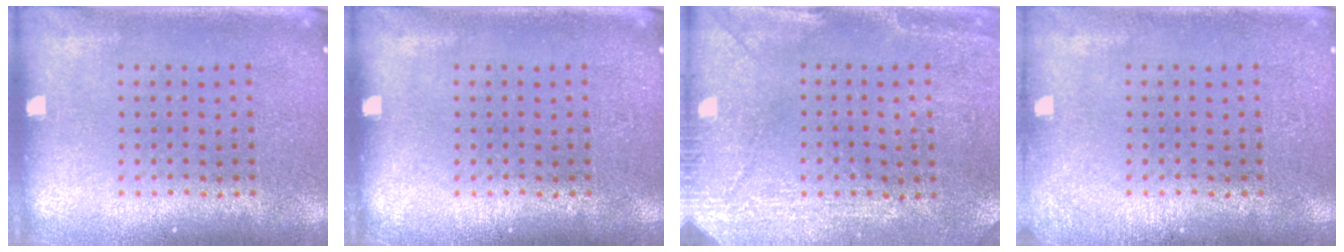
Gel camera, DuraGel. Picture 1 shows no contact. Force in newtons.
{"total": 0.0}
{"total": 3.0, "press": 2.7, "slide": 1.1}
{"total": 0.9, "press": 0.9, "slide": 0.2}